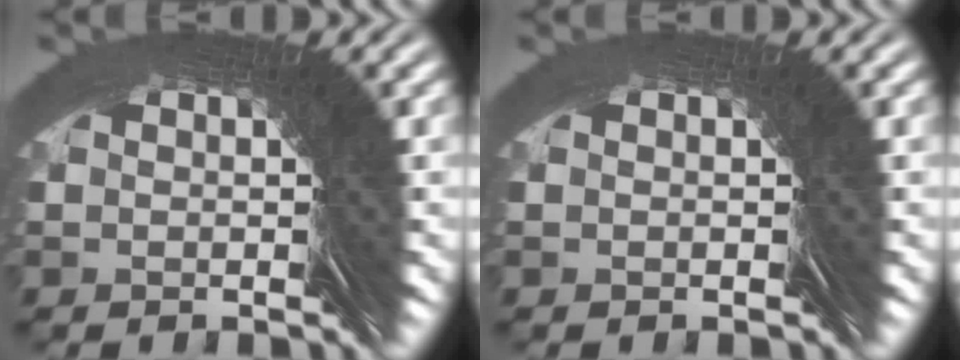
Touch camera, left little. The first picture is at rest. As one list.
[{"total": 0.0}]